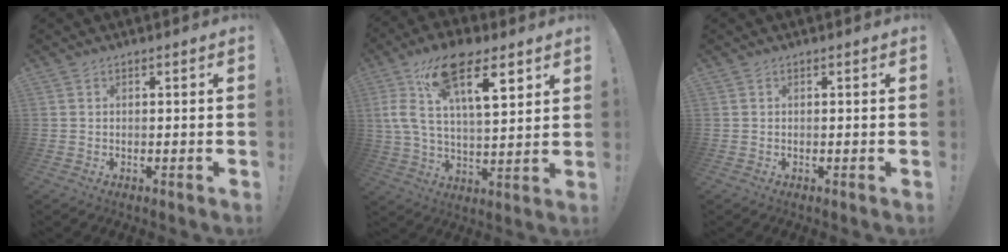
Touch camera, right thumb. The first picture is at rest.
{"total": 20.1, "force": [10.0, 7.8, 15.6], "torque": [-0.285, -0.037, 0.164]}
{"total": 0.0}